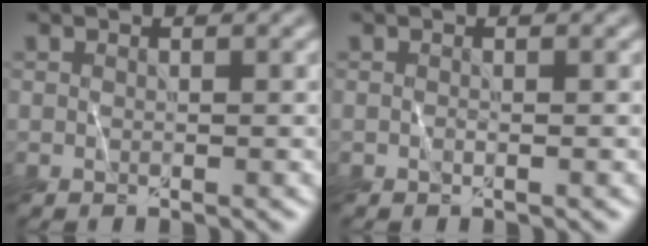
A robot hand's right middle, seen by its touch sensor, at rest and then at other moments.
{"total": 0.0}